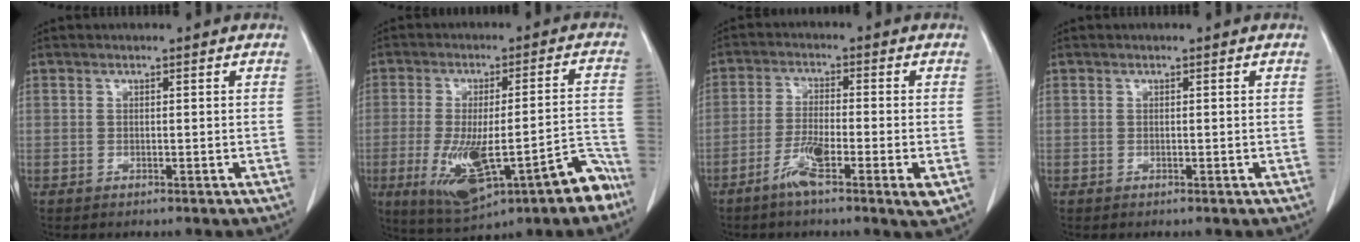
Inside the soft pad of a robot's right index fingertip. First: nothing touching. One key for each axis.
{"total": 16.8, "fx": -6.6, "fy": 4.9, "fz": 14.7, "tx": -0.183, "ty": 0.016, "tz": -0.082}
{"total": 7.6, "fx": -3.6, "fy": 0.5, "fz": 6.7, "tx": -0.120, "ty": -0.010, "tz": -0.066}
{"total": 0.0}